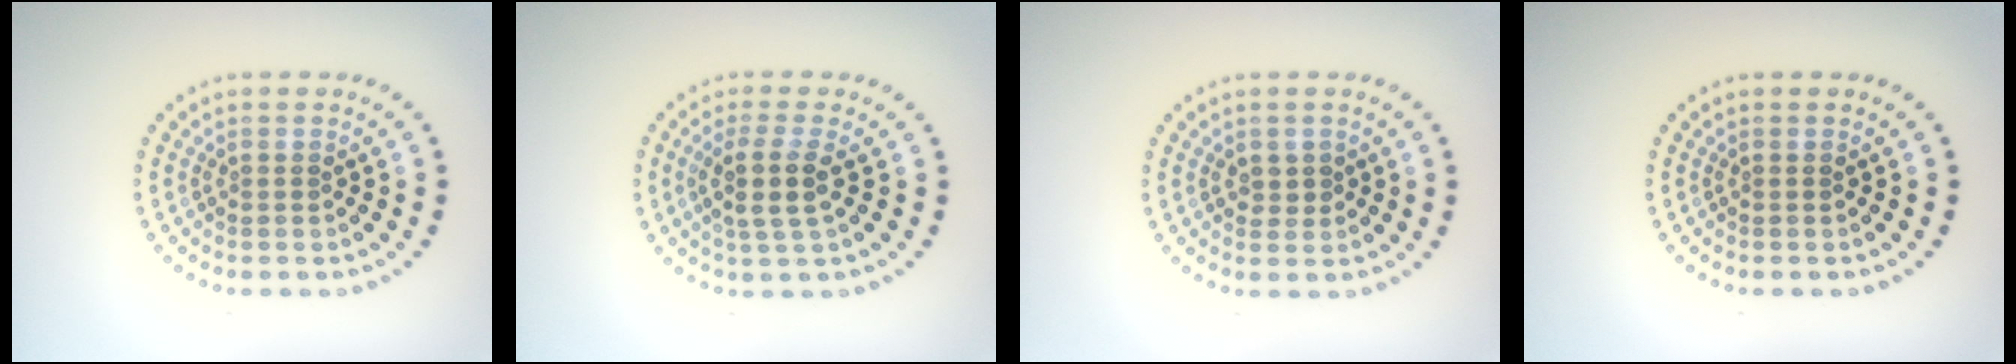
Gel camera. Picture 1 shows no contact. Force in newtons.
{"total": 3.0, "press": 2.6, "slide": 1.5}
{"total": 1.0, "press": 0.9, "slide": 0.3}
{"total": 0.0}